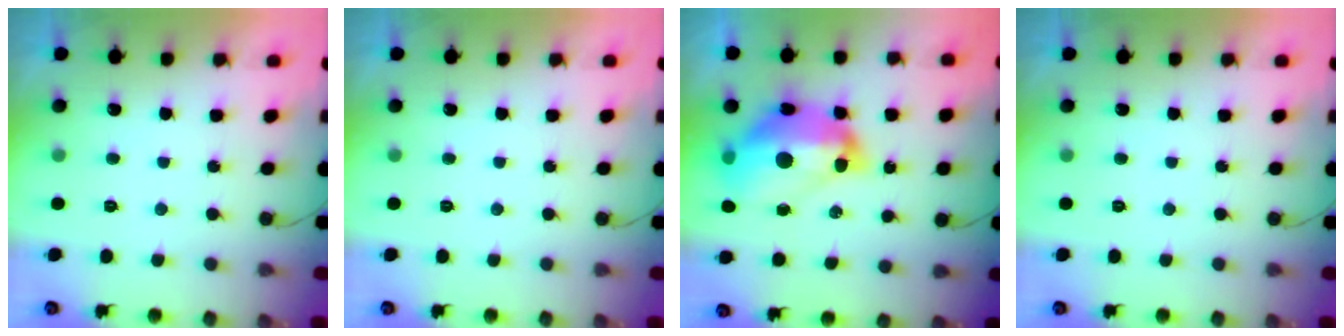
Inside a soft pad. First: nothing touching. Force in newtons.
{"total": 0.0}
{"total": 20.0, "press": 19.9, "slide": 1.4}
{"total": 0.0}